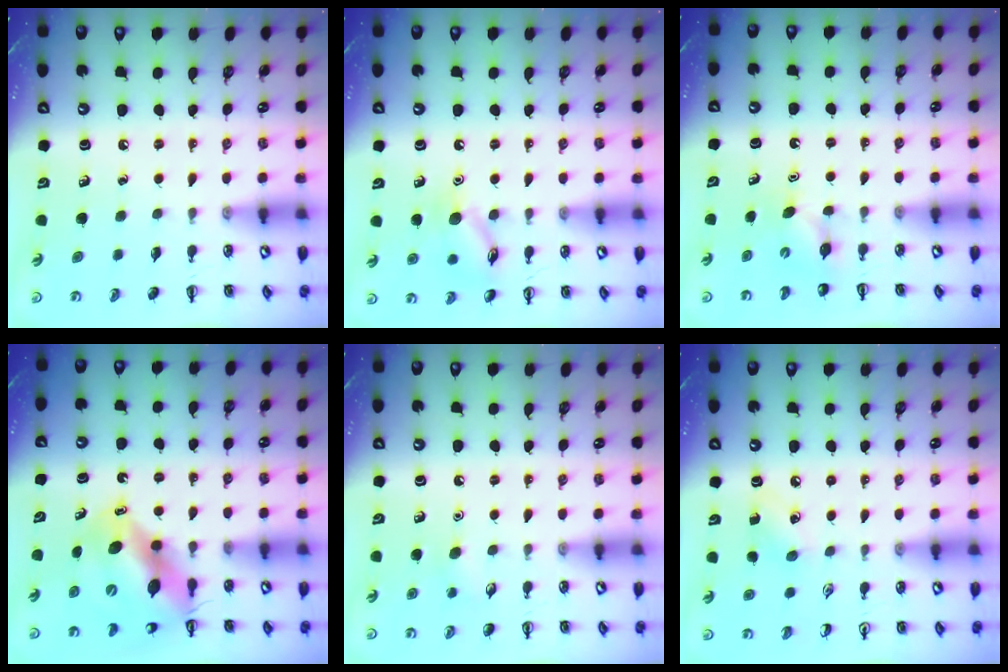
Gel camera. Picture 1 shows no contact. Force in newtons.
{"total": 10.4, "press": 10.4, "slide": 0.5}
{"total": 3.8, "press": 3.8, "slide": 0.8}
{"total": 11.3, "press": 10.8, "slide": 3.1}
{"total": 5.5, "press": 5.3, "slide": 1.4}
{"total": 5.2, "press": 5.0, "slide": 1.3}